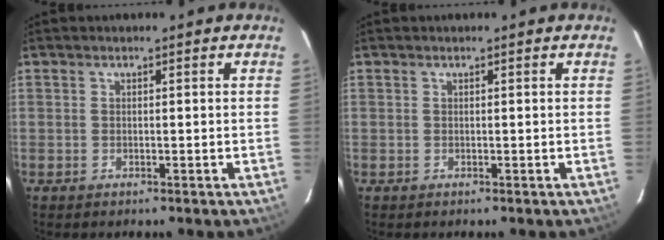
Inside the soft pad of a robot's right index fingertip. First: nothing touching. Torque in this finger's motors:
{"motor_torque": [0.00, 0.00, 0.00, 0.00]}